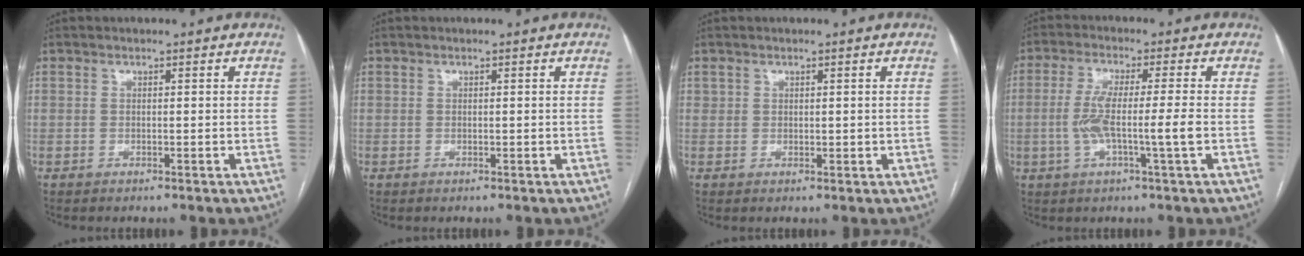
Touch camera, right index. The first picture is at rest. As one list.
[{"total": 0.0}, {"total": 1.1, "force": [0.7, 0.8, 0.2], "torque": [0.010, -0.001, 0.011]}, {"total": 7.1, "force": [-1.1, -0.3, 6.9], "torque": [-0.138, 0.003, -0.020]}]